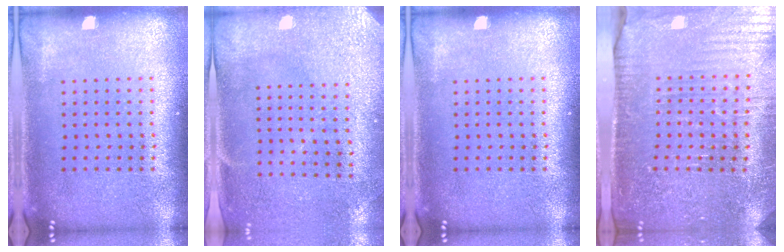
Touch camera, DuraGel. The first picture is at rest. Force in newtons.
{"total": 3.0, "press": 2.4, "slide": 1.8}
{"total": 0.0}
{"total": 3.5, "press": 3.4, "slide": 0.5}